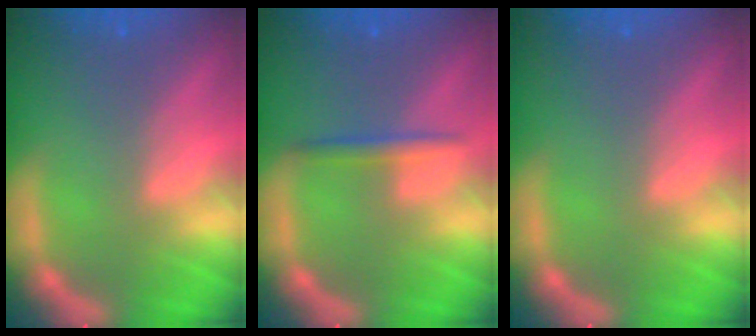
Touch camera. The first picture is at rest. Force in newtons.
{"total": 1.9}
{"total": 0.0}